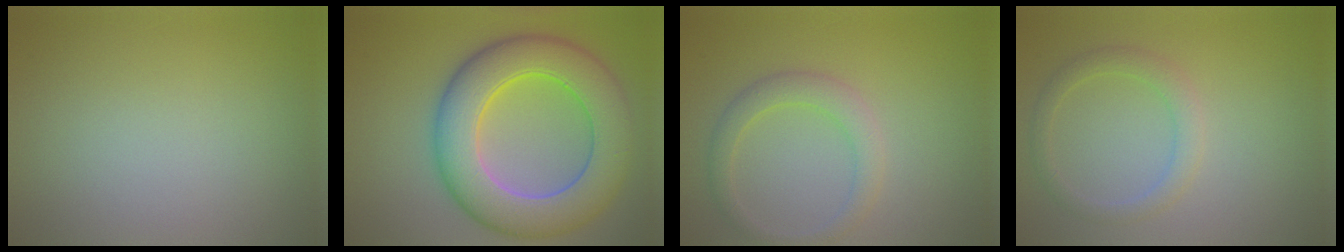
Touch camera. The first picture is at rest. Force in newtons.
{"total": 10.5, "press": 10.5, "slide": 0.1}
{"total": 2.5, "press": 2.5, "slide": 0.1}
{"total": 2.1, "press": 2.1, "slide": 0.2}